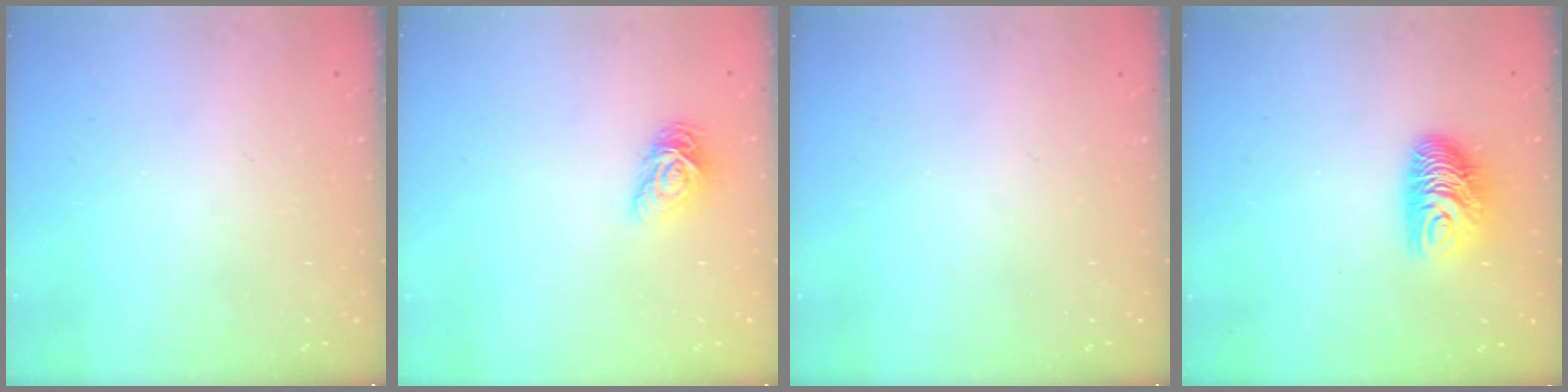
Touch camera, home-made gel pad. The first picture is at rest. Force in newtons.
{"total": 7.6, "press": 7.6, "slide": 0.7}
{"total": 0.0}
{"total": 8.8, "press": 8.8, "slide": 0.8}